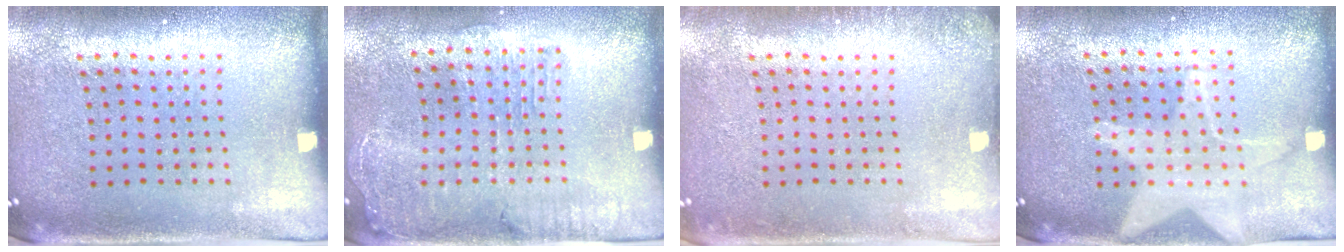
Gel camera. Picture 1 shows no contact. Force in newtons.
{"total": 1.7, "press": 1.6, "slide": 0.5}
{"total": 1.1, "press": 1.1, "slide": 0.1}
{"total": 1.1, "press": 1.1, "slide": 0.1}